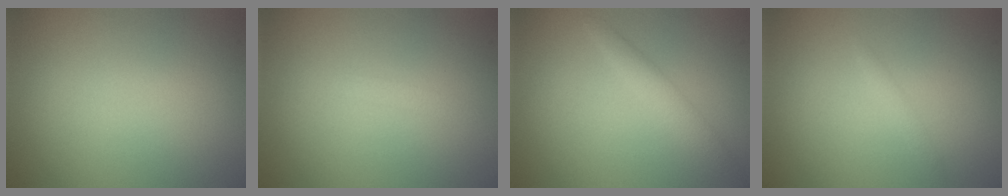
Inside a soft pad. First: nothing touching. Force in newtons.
{"total": 0.6, "press": 0.6, "slide": 0.1}
{"total": 1.8, "press": 1.8, "slide": 0.0}
{"total": 0.8, "press": 0.8, "slide": 0.1}